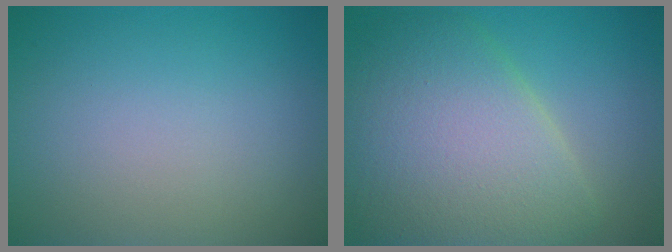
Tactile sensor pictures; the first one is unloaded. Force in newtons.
{"total": 9.6, "press": 9.6, "slide": 0.5}